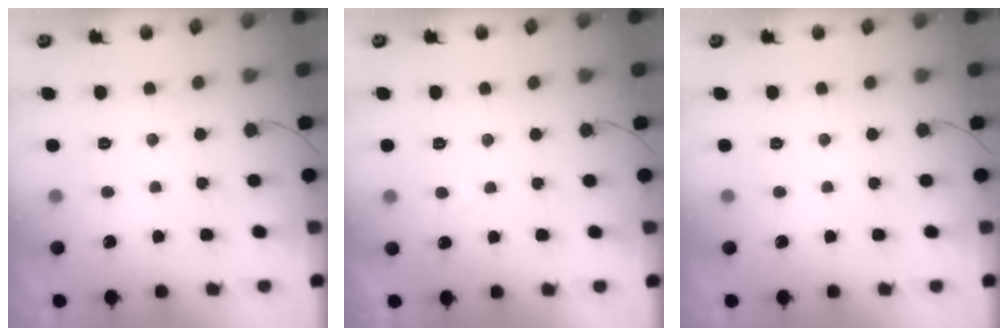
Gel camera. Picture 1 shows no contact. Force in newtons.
{"total": 0.6, "press": 0.3, "slide": 0.5}
{"total": 0.0}